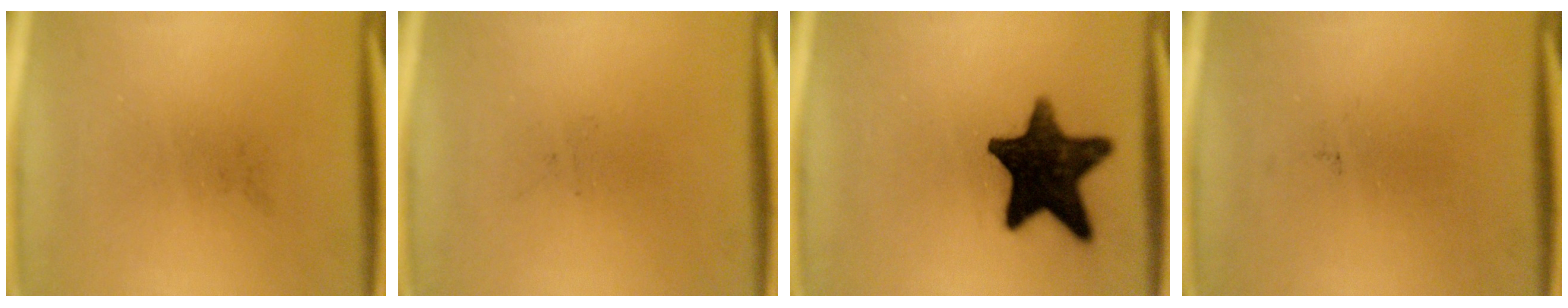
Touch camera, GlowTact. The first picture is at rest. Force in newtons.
{"total": 0.0}
{"total": 15.3}
{"total": 0.0}